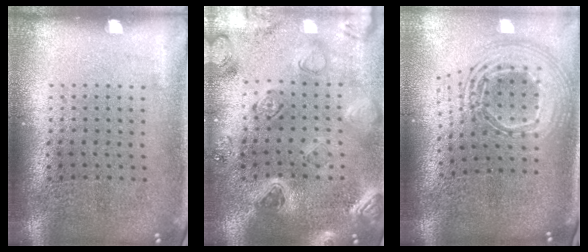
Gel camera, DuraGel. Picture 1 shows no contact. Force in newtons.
{"total": 2.2, "press": 2.2, "slide": 0.4}
{"total": 2.5, "press": 1.8, "slide": 1.7}